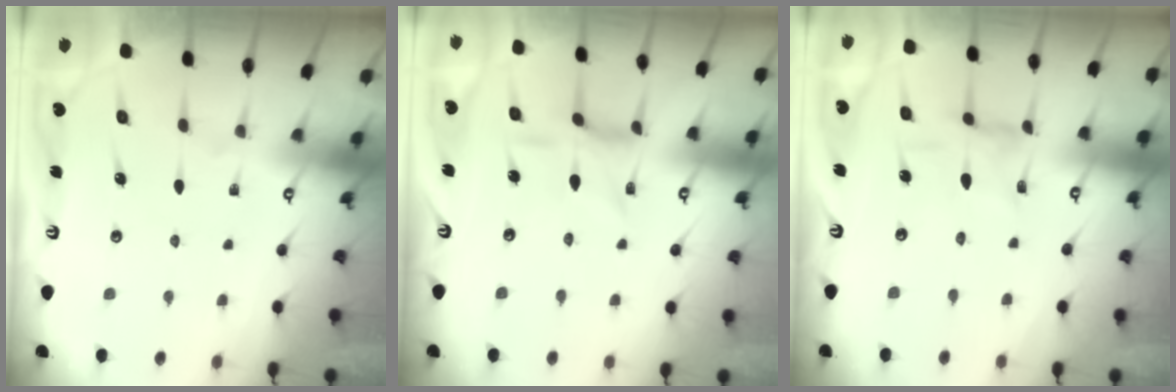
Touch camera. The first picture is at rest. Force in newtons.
{"total": 4.3, "press": 4.2, "slide": 0.9}
{"total": 2.0, "press": 2.0, "slide": 0.2}